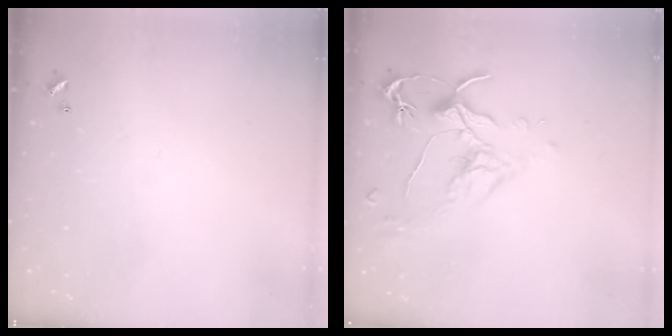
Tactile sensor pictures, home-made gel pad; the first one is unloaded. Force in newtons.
{"total": 1.6, "press": 1.4, "slide": 0.7}